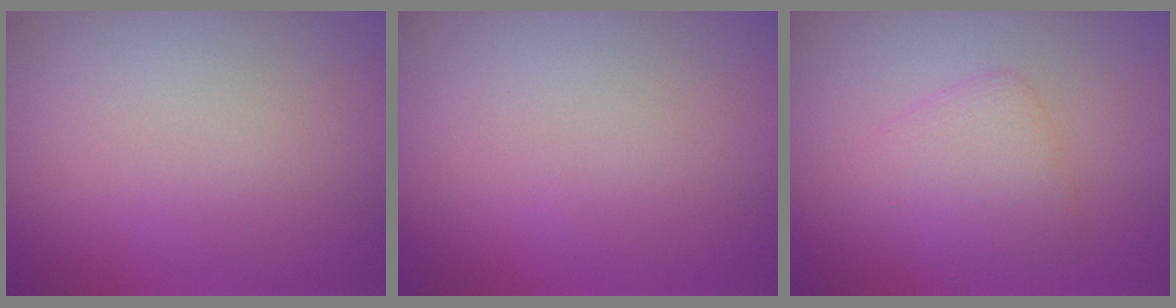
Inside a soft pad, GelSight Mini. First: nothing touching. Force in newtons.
{"total": 0.0}
{"total": 2.9, "press": 2.9, "slide": 0.1}